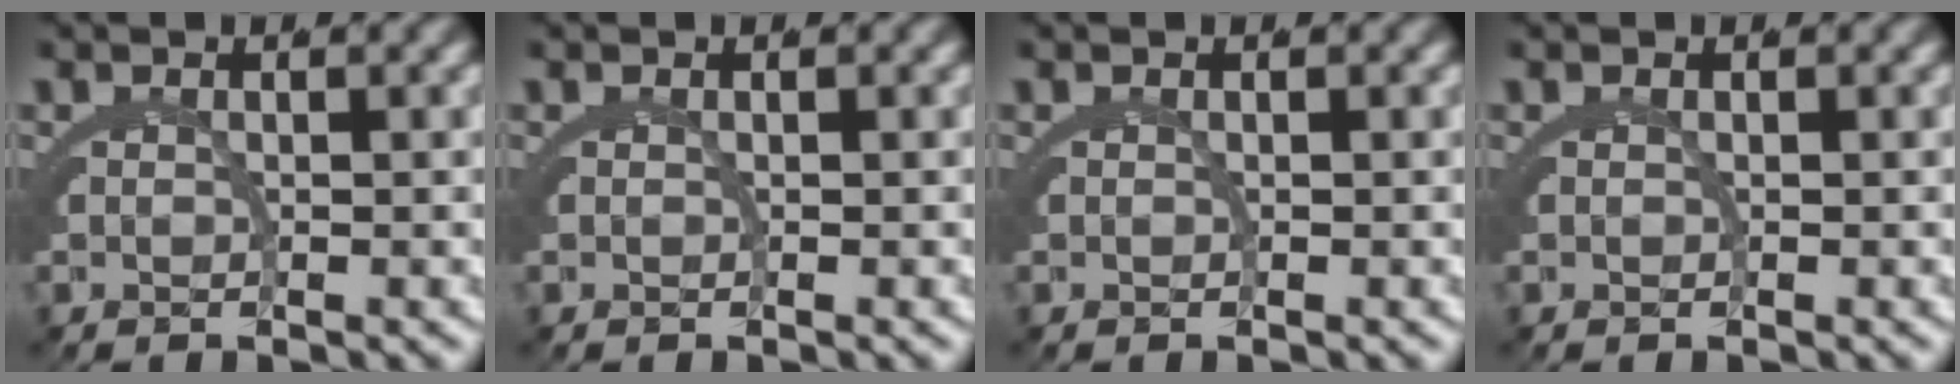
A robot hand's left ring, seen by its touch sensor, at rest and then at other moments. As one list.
[{"total": 0.0}, {"total": 0.0}, {"total": 0.0}]